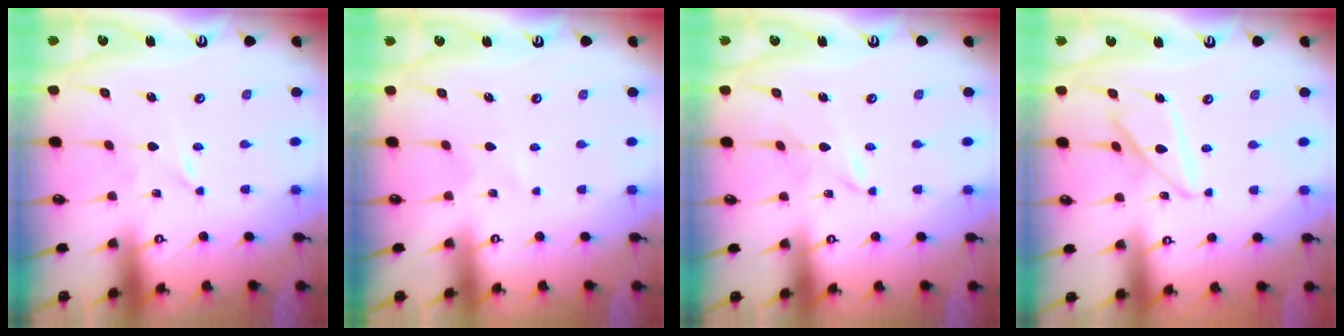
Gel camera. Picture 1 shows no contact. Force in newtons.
{"total": 1.6, "press": 1.6, "slide": 0.2}
{"total": 1.5, "press": 1.5, "slide": 0.2}
{"total": 13.3, "press": 13.3, "slide": 1.2}